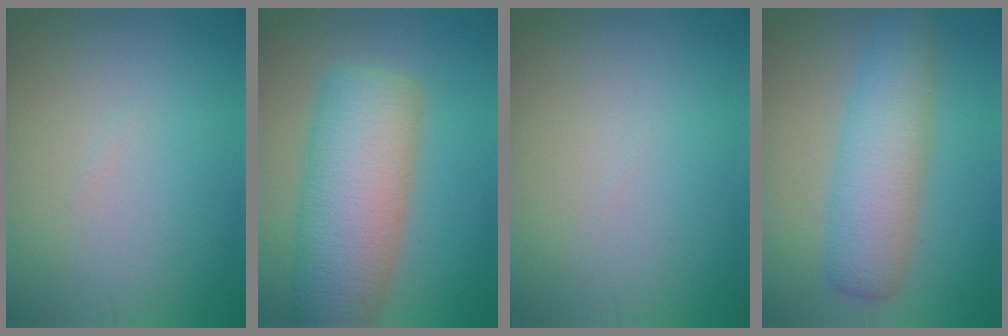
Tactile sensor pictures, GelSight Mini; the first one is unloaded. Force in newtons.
{"total": 10.0, "press": 9.9, "slide": 0.7}
{"total": 0.0}
{"total": 5.8, "press": 5.8, "slide": 0.2}